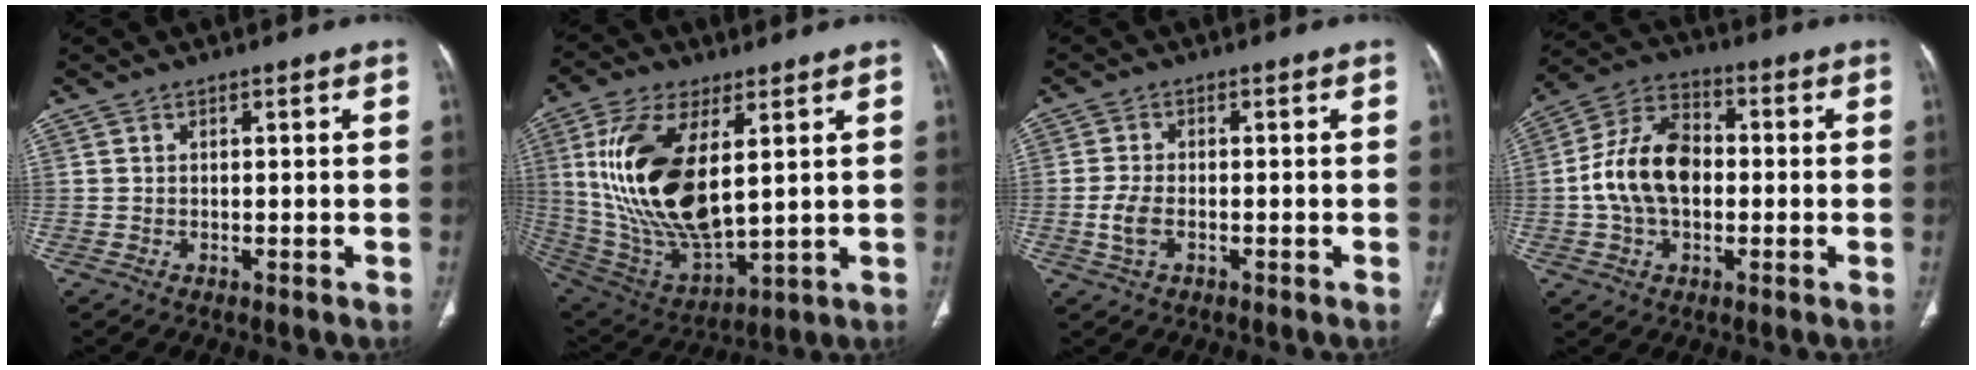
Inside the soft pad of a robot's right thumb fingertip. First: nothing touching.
{"total": 22.0, "force": [4.9, 10.2, 18.8], "torque": [-0.372, -0.028, 0.104]}
{"total": 3.9, "force": [-1.1, 2.2, 3.0], "torque": [-0.069, 0.004, -0.020]}
{"total": 13.5, "force": [-0.6, 8.9, 10.1], "torque": [-0.182, 0.031, -0.018]}